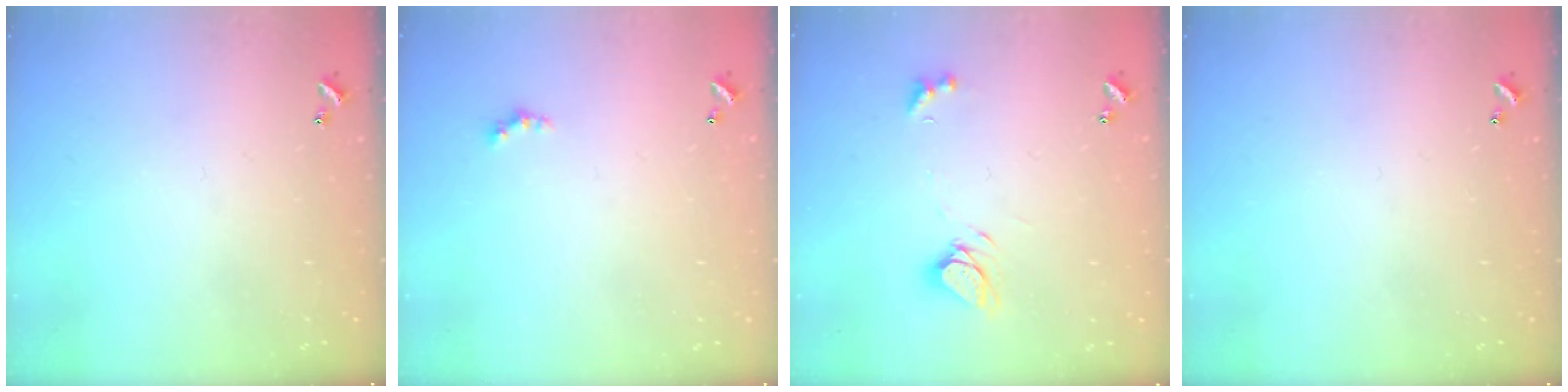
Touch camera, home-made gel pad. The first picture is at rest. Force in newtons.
{"total": 1.7, "press": 1.6, "slide": 0.5}
{"total": 7.2, "press": 7.2, "slide": 0.7}
{"total": 0.0}